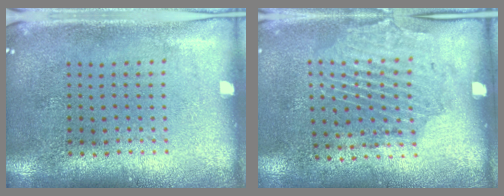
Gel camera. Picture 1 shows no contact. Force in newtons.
{"total": 1.8, "press": 1.1, "slide": 1.4}